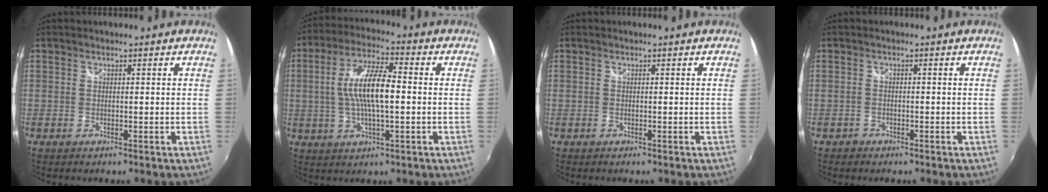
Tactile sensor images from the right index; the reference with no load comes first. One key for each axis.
{"total": 11.0, "fx": 0.0, "fy": 2.8, "fz": 10.6, "tx": -0.206, "ty": 0.008, "tz": -0.002}
{"total": 0.0}
{"total": 1.2, "fx": -0.9, "fy": 0.8, "fz": 0.0, "tx": -0.005, "ty": 0.000, "tz": -0.015}